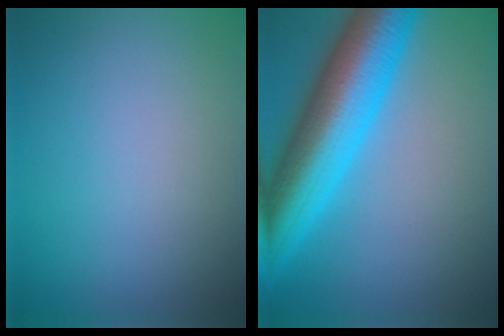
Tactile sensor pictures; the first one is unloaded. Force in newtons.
{"total": 11.4, "press": 11.4, "slide": 0.5}